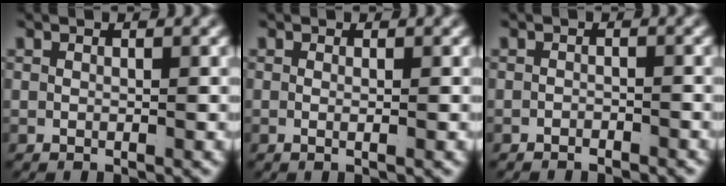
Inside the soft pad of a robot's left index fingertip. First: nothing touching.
{"total": 0.9, "force": [-0.3, -0.3, 0.7], "torque": [-0.018, -0.009, -0.003]}
{"total": 1.2, "force": [-1.2, -0.3, 0.0], "torque": [-0.001, -0.008, -0.016]}